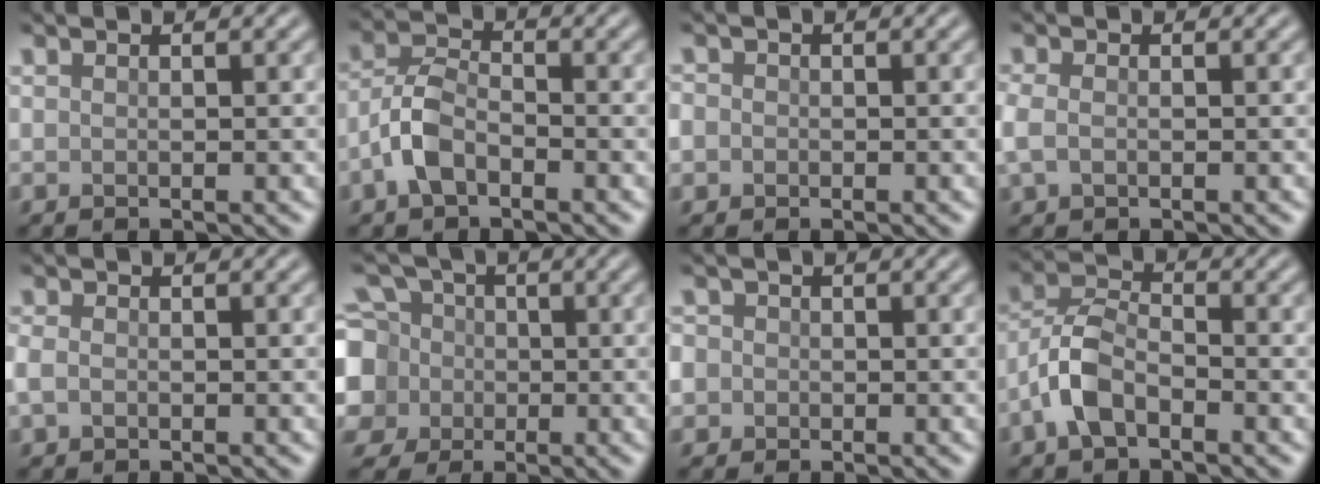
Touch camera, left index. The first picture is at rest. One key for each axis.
{"total": 3.7, "fx": -1.8, "fy": 2.0, "fz": 2.6, "tx": -0.051, "ty": 0.009, "tz": -0.047}
{"total": 1.7, "fx": -0.2, "fy": 1.6, "fz": 0.6, "tx": 0.000, "ty": 0.002, "tz": -0.011}
{"total": 1.8, "fx": -0.4, "fy": 1.2, "fz": 1.2, "tx": -0.033, "ty": -0.001, "tz": -0.012}
{"total": 1.4, "fx": -0.4, "fy": 1.1, "fz": 0.9, "tx": -0.020, "ty": 0.001, "tz": -0.012}
{"total": 9.6, "fx": -0.9, "fy": 8.7, "fz": 3.9, "tx": -0.108, "ty": 0.012, "tz": -0.046}
{"total": 3.2, "fx": -0.1, "fy": 3.1, "fz": 1.1, "tx": -0.016, "ty": 0.020, "tz": -0.028}
{"total": 4.2, "fx": -2.1, "fy": 2.2, "fz": 2.9, "tx": -0.058, "ty": 0.011, "tz": -0.052}